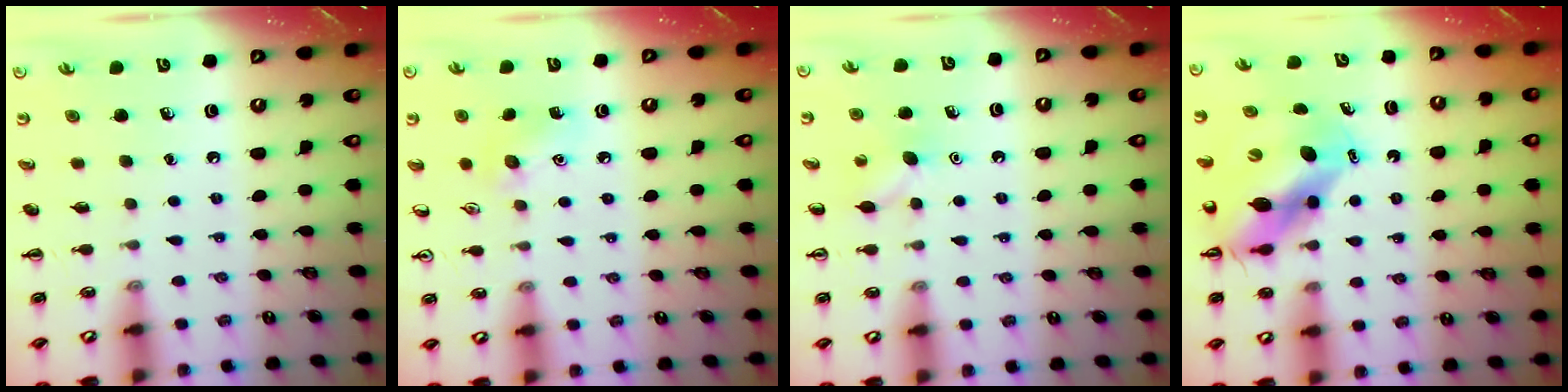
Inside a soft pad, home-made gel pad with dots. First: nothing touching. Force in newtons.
{"total": 8.3, "press": 8.2, "slide": 1.7}
{"total": 4.6, "press": 4.5, "slide": 1.2}
{"total": 10.6, "press": 10.2, "slide": 3.0}